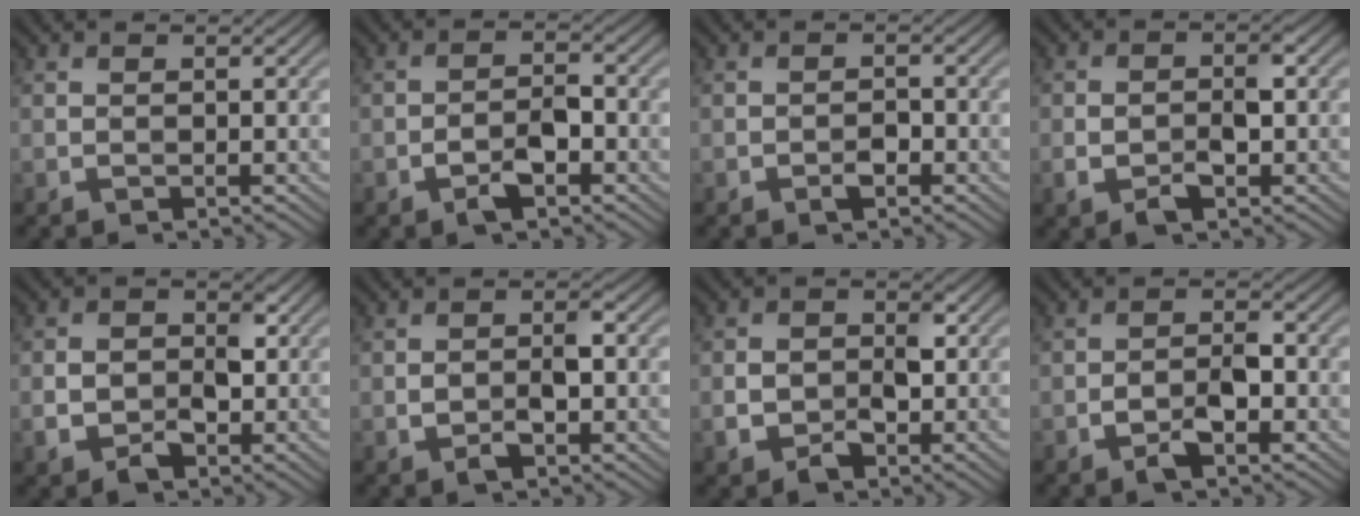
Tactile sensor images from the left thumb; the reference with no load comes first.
{"total": 4.0, "force": [-2.1, 1.8, 2.9], "torque": [-0.049, 0.005, -0.041]}
{"total": 2.0, "force": [-1.1, 1.0, 1.3], "torque": [-0.018, 0.002, -0.021]}
{"total": 4.8, "force": [-1.4, 2.5, 3.9], "torque": [-0.068, -0.001, -0.026]}
{"total": 5.2, "force": [-1.4, 3.5, 3.6], "torque": [-0.051, -0.006, -0.027]}
{"total": 4.7, "force": [-1.3, 2.3, 3.9], "torque": [-0.067, 0.001, -0.023]}
{"total": 6.0, "force": [-1.7, 3.9, 4.3], "torque": [-0.061, -0.006, -0.032]}
{"total": 4.4, "force": [-2.0, 2.1, 3.3], "torque": [-0.056, 0.005, -0.038]}